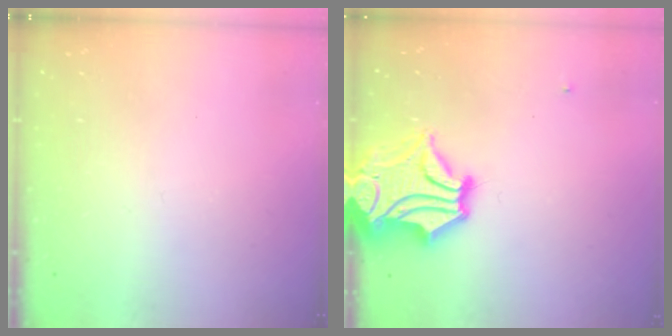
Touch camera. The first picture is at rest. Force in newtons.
{"total": 6.1, "press": 5.7, "slide": 2.2}